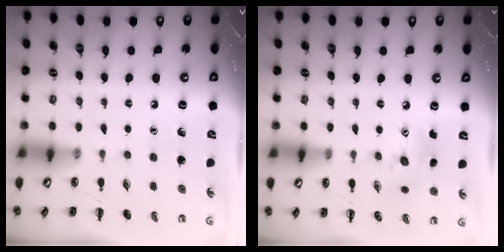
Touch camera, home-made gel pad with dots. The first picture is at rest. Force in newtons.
{"total": 7.2, "press": 7.2, "slide": 0.6}